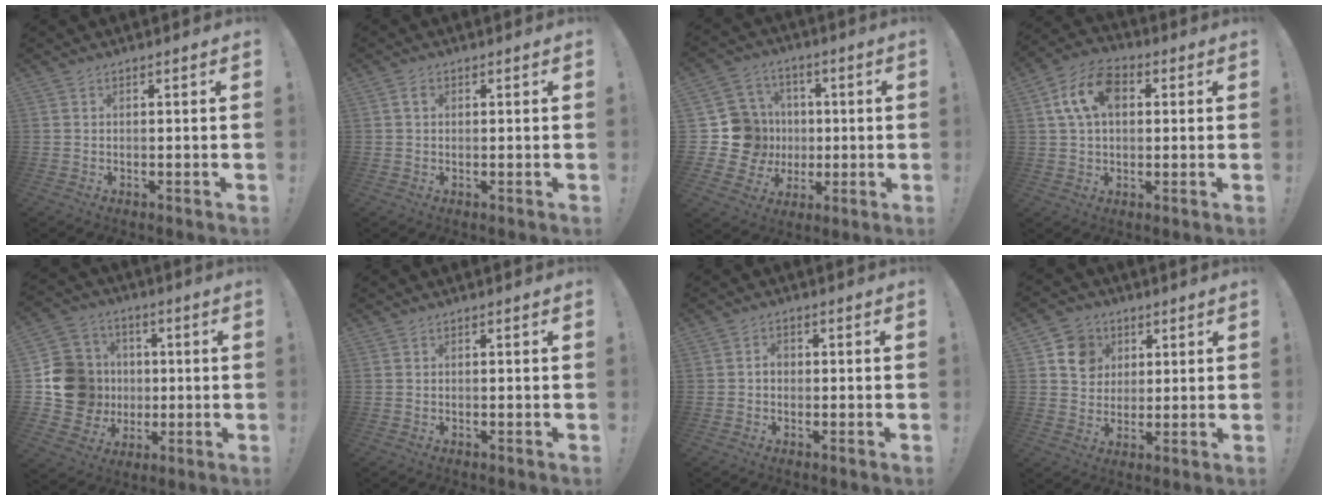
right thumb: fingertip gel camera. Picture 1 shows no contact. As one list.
[{"total": 1.5, "force": [0.6, 0.8, 1.2], "torque": [-0.021, 0.002, 0.010]}, {"total": 16.8, "force": [-0.5, 15.5, 6.4], "torque": [-0.104, 0.014, 0.022]}, {"total": 12.7, "force": [3.6, 8.5, 8.7], "torque": [-0.152, 0.011, 0.071]}, {"total": 18.7, "force": [-0.1, 17.1, 7.6], "torque": [-0.132, 0.011, 0.031]}, {"total": 0.0}, {"total": 2.3, "force": [-0.5, 1.8, 1.3], "torque": [-0.018, 0.005, -0.012]}, {"total": 9.8, "force": [3.5, 8.8, 2.5], "torque": [-0.037, -0.015, 0.075]}]